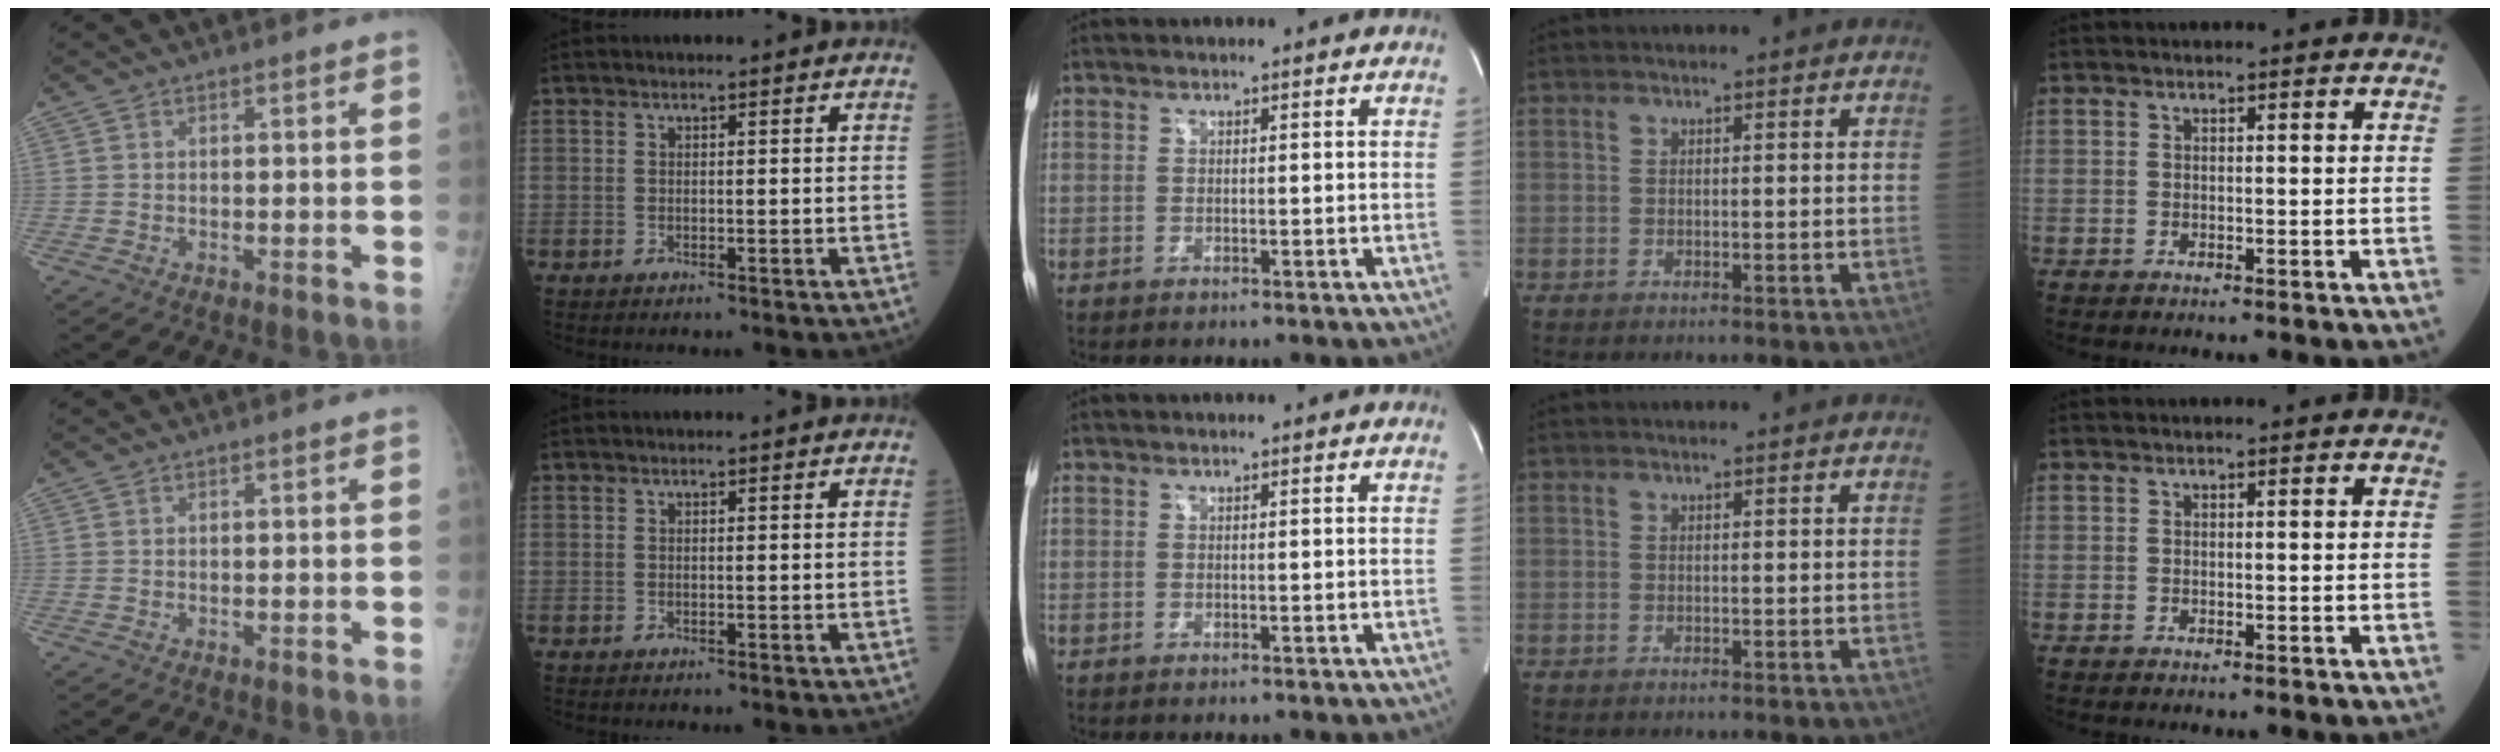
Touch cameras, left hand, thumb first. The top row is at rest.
{}